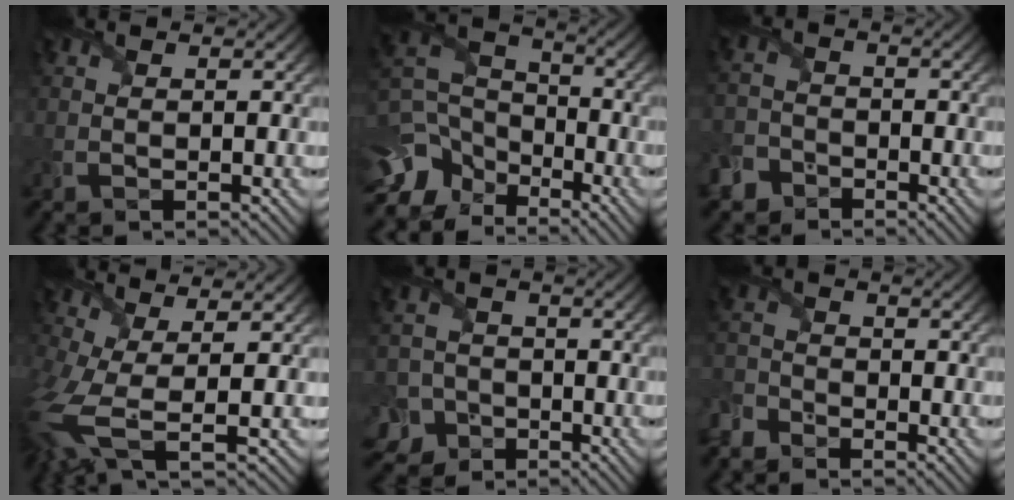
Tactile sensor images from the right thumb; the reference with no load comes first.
{"total": 12.0, "force": [-7.1, 8.3, 4.9], "torque": [-0.146, -0.030, -0.112]}
{"total": 4.0, "force": [-3.1, 2.5, 0.5], "torque": [-0.011, 0.000, -0.074]}
{"total": 7.8, "force": [-1.0, 3.1, 7.1], "torque": [-0.183, -0.021, -0.021]}
{"total": 7.2, "force": [-3.7, 5.9, 1.7], "torque": [-0.036, -0.019, -0.091]}
{"total": 3.5, "force": [-3.1, 1.5, 0.5], "torque": [-0.012, -0.002, -0.081]}